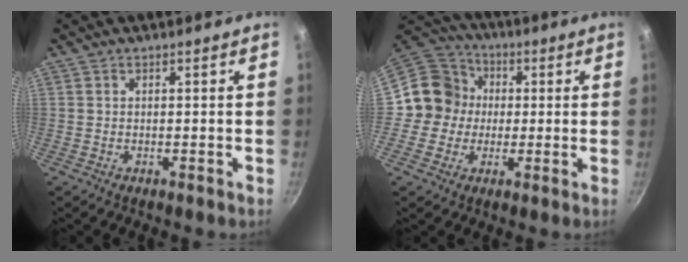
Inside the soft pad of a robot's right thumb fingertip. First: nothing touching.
{"total": 11.0, "force": [0.2, 10.6, 3.0], "torque": [-0.015, 0.029, -0.020]}